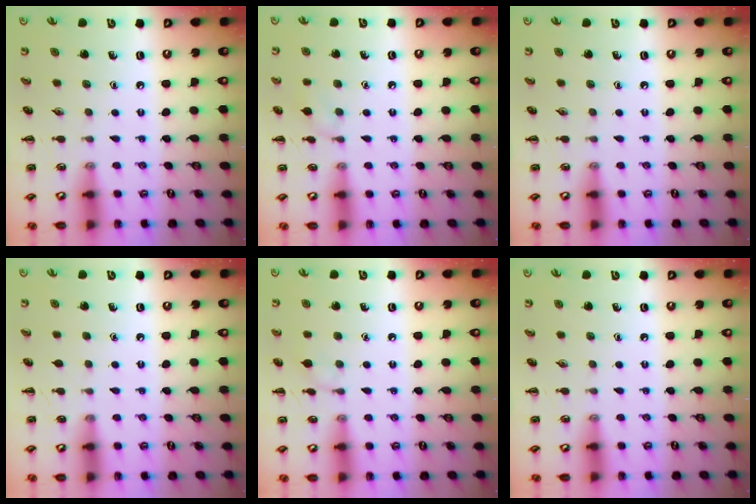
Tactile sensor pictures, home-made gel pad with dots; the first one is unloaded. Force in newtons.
{"total": 6.5, "press": 6.1, "slide": 2.2}
{"total": 0.0}
{"total": 0.0}
{"total": 5.4, "press": 5.1, "slide": 1.8}
{"total": 0.0}